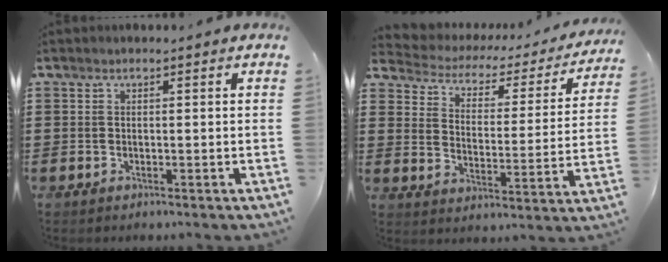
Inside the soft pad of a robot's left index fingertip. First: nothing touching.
{"total": 2.3, "force": [1.6, 1.4, 0.9], "torque": [-0.034, -0.015, 0.016]}